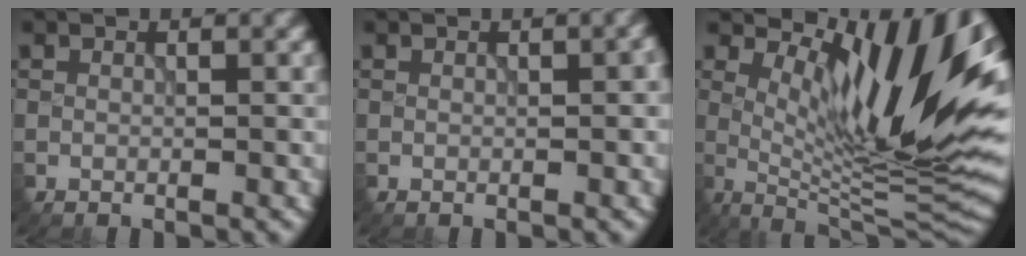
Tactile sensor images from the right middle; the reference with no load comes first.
{"total": 1.4, "force": [0.0, 0.6, 1.3], "torque": [-0.012, -0.001, 0.007]}
{"total": 14.2, "force": [5.2, 3.9, 12.7], "torque": [-0.196, -0.005, 0.093]}